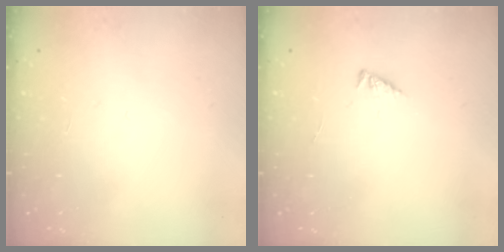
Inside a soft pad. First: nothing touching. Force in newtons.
{"total": 1.4, "press": 1.3, "slide": 0.3}